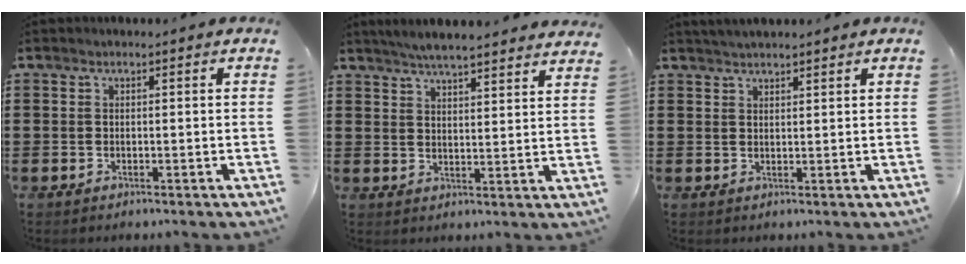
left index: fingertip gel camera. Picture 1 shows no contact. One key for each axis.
{"total": 4.7, "fx": 4.5, "fy": -0.1, "fz": 1.1, "tx": -0.036, "ty": -0.017, "tz": 0.081}
{"total": 1.8, "fx": 1.7, "fy": 0.0, "fz": 0.3, "tx": -0.009, "ty": 0.004, "tz": 0.034}